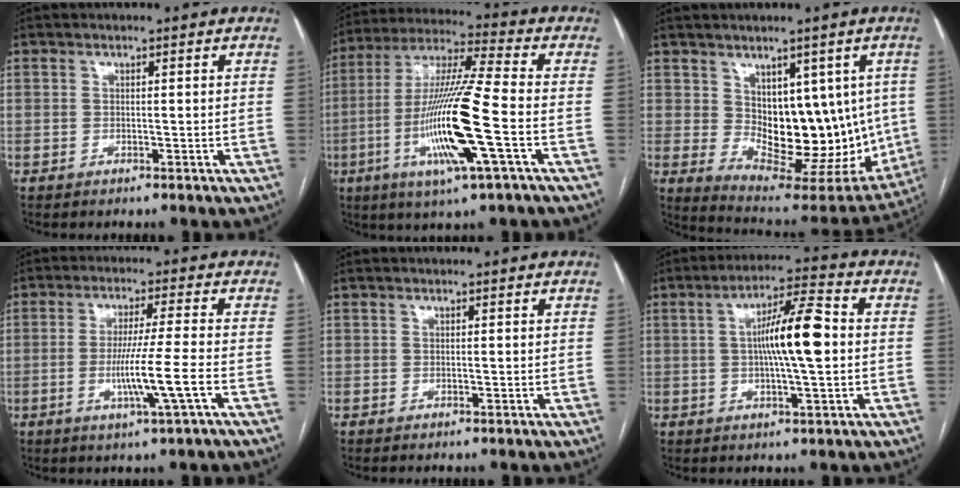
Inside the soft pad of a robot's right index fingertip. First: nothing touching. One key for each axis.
{"total": 17.4, "fx": -4.7, "fy": 0.1, "fz": 16.7, "tx": -0.339, "ty": -0.013, "tz": -0.093}
{"total": 16.1, "fx": 0.9, "fy": 8.6, "fz": 13.6, "tx": -0.171, "ty": -0.006, "tz": 0.041}
{"total": 8.1, "fx": -2.3, "fy": -1.3, "fz": 7.7, "tx": -0.141, "ty": -0.015, "tz": -0.045}
{"total": 0.0}
{"total": 10.1, "fx": 0.4, "fy": 1.0, "fz": 10.1, "tx": -0.176, "ty": 0.014, "tz": 0.003}